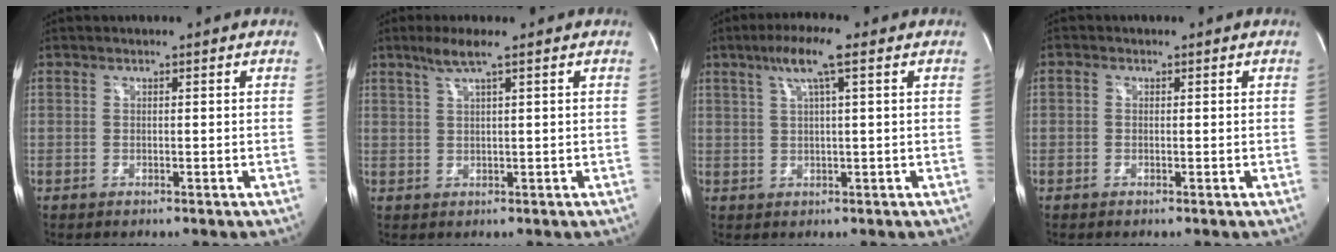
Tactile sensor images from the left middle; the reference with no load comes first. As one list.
[{"total": 3.6, "force": [2.3, -0.4, 2.7], "torque": [-0.064, 0.006, 0.049]}, {"total": 6.1, "force": [3.0, 0.0, 5.3], "torque": [-0.103, 0.015, 0.054]}, {"total": 0.6, "force": [0.0, 0.5, 0.3], "torque": [-0.007, 0.001, -0.004]}]